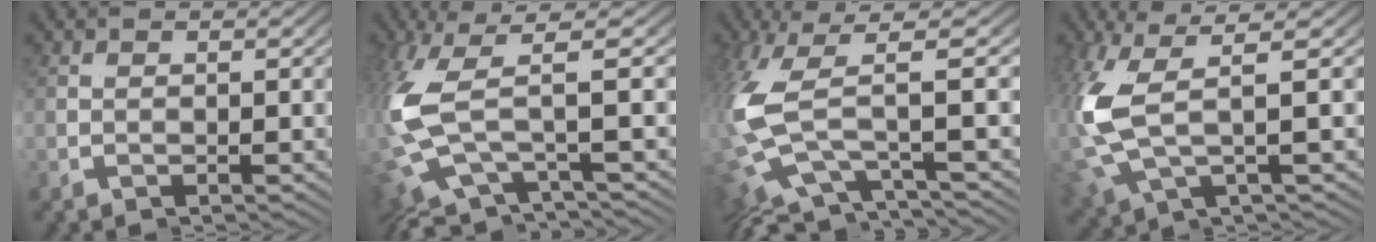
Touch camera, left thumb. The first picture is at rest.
{"total": 3.3, "force": [-1.0, -1.3, 2.9], "torque": [-0.107, 0.011, -0.007]}
{"total": 4.1, "force": [-1.4, -1.3, 3.7], "torque": [-0.125, -0.001, -0.007]}
{"total": 3.8, "force": [0.3, 0.4, 3.8], "torque": [-0.128, 0.006, 0.016]}